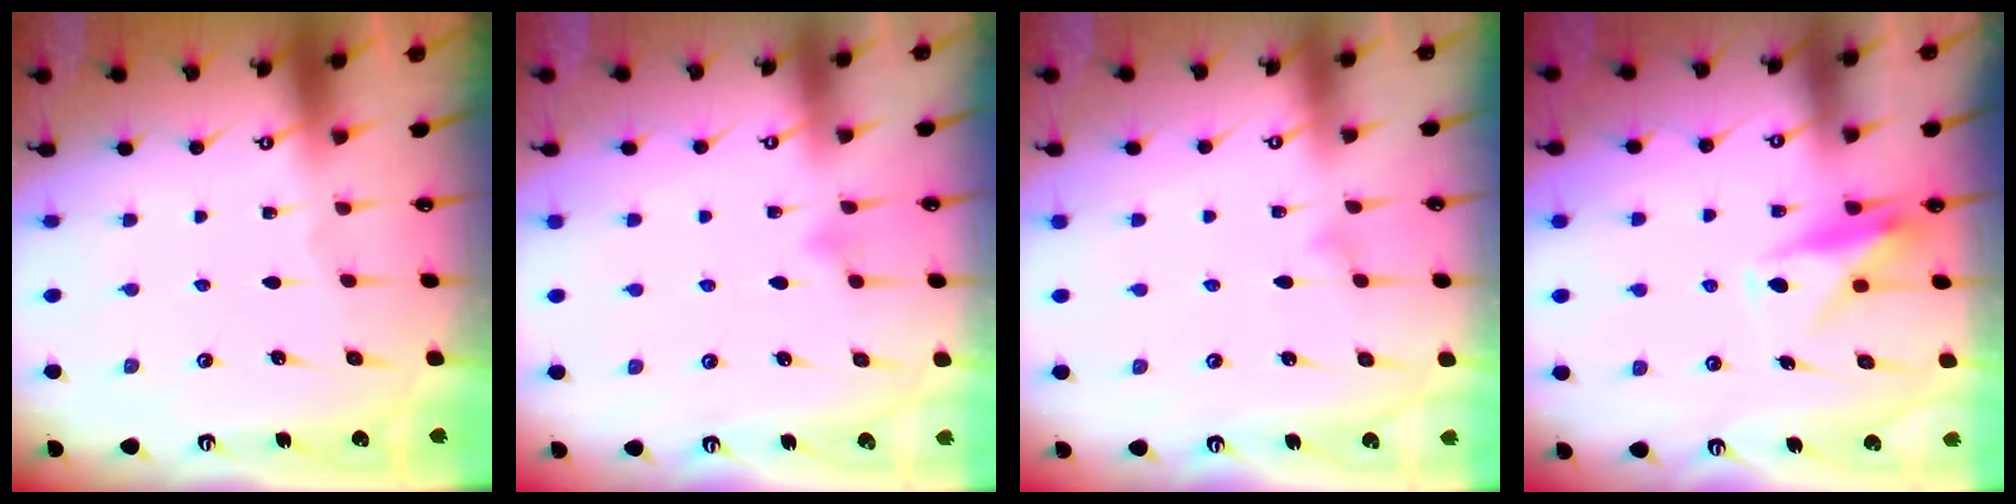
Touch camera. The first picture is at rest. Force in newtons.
{"total": 3.6, "press": 3.5, "slide": 0.4}
{"total": 4.7, "press": 4.7, "slide": 0.3}
{"total": 10.9, "press": 10.9, "slide": 0.6}